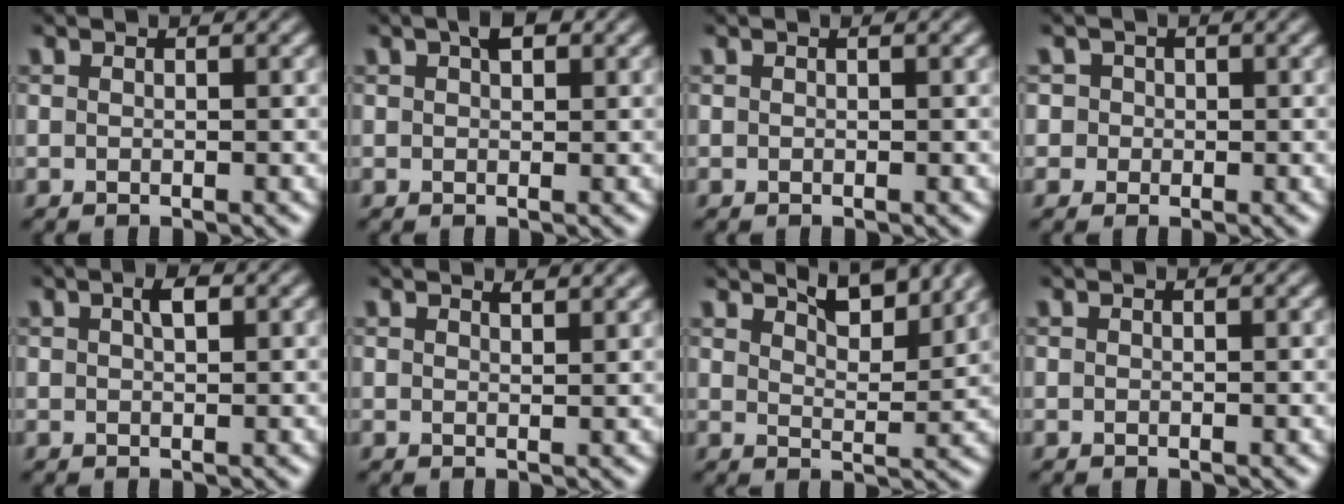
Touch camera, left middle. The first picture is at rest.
{"total": 1.6, "force": [0.9, 0.8, 1.2], "torque": [-0.015, 0.007, 0.014]}
{"total": 0.0}
{"total": 2.4, "force": [0.8, 2.2, 0.7], "torque": [0.010, 0.014, 0.004]}
{"total": 1.3, "force": [0.5, 0.4, 1.2], "torque": [-0.022, 0.003, 0.010]}
{"total": 1.3, "force": [1.2, 0.0, 0.5], "torque": [-0.011, -0.002, 0.018]}
{"total": 4.6, "force": [3.8, 1.0, 2.4], "torque": [-0.032, -0.001, 0.046]}
{"total": 0.0}